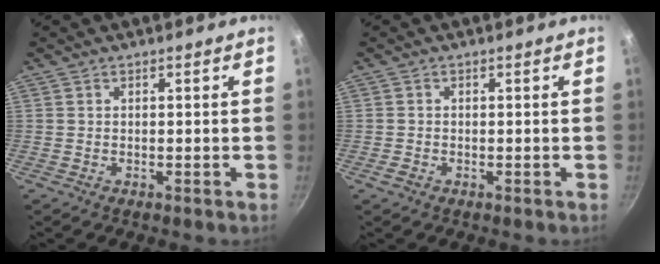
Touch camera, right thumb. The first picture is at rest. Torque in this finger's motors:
{"motor_torque": [0.13, 0.06, -0.27, 0.13, -0.02]}